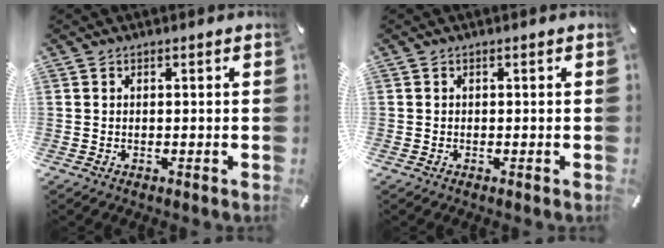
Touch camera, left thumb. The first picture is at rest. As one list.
[{"total": 0.0}]